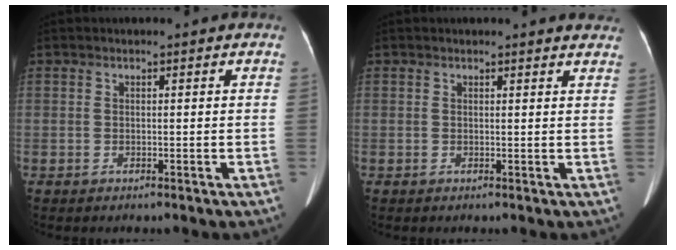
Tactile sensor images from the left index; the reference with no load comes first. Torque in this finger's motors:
{"motor_torque": [0.12, -0.25, -0.02, 0.03]}